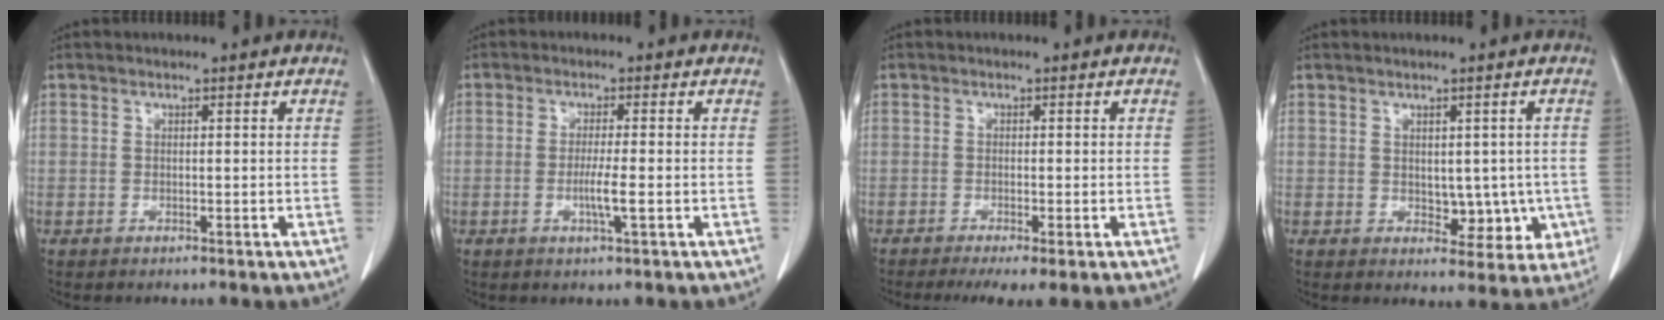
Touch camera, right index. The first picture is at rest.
{"total": 3.3, "force": [-0.8, -0.3, 3.1], "torque": [-0.061, -0.004, -0.015]}
{"total": 4.6, "force": [-3.0, 0.4, 3.4], "torque": [-0.052, -0.014, -0.047]}
{"total": 5.4, "force": [-0.4, 3.6, 4.0], "torque": [-0.028, 0.005, 0.008]}